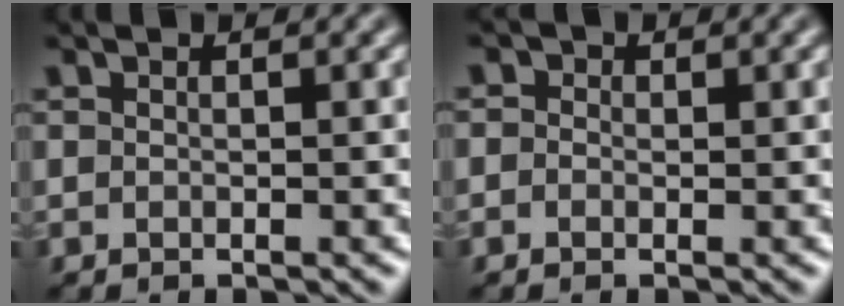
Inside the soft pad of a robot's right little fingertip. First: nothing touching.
{"total": 1.3, "force": [0.4, 1.1, 0.6], "torque": [-0.002, -0.004, -0.015]}